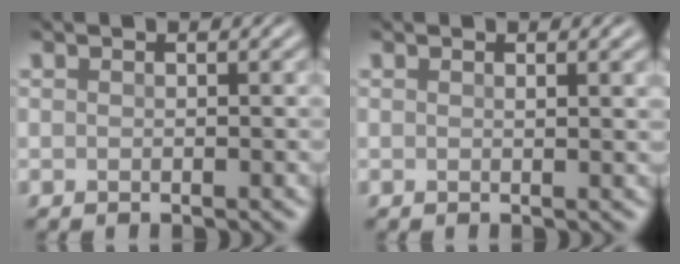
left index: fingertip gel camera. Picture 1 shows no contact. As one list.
[{"total": 1.4, "force": [0.6, 0.4, 1.2], "torque": [-0.009, 0.001, 0.007]}]